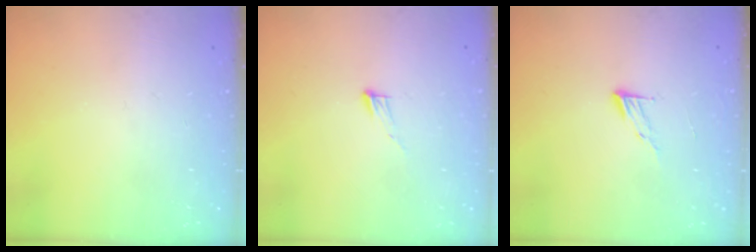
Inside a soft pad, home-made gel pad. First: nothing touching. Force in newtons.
{"total": 3.7, "press": 3.7, "slide": 0.3}
{"total": 5.0, "press": 4.9, "slide": 0.5}